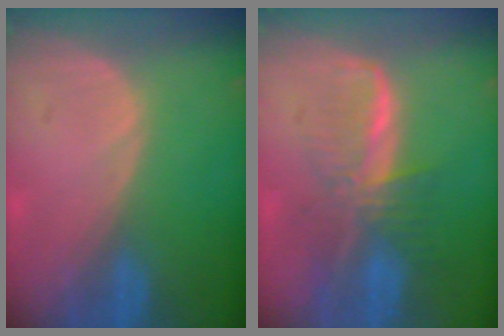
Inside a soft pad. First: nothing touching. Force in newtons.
{"total": 7.6, "press": 6.7, "slide": 3.6}